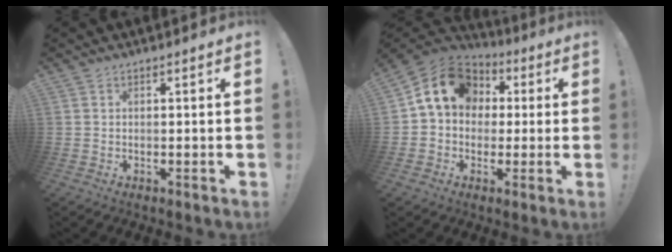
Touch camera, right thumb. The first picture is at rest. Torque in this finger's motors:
{"motor_torque": [1.48, 2.11, 0.68, -0.57, 0.05]}